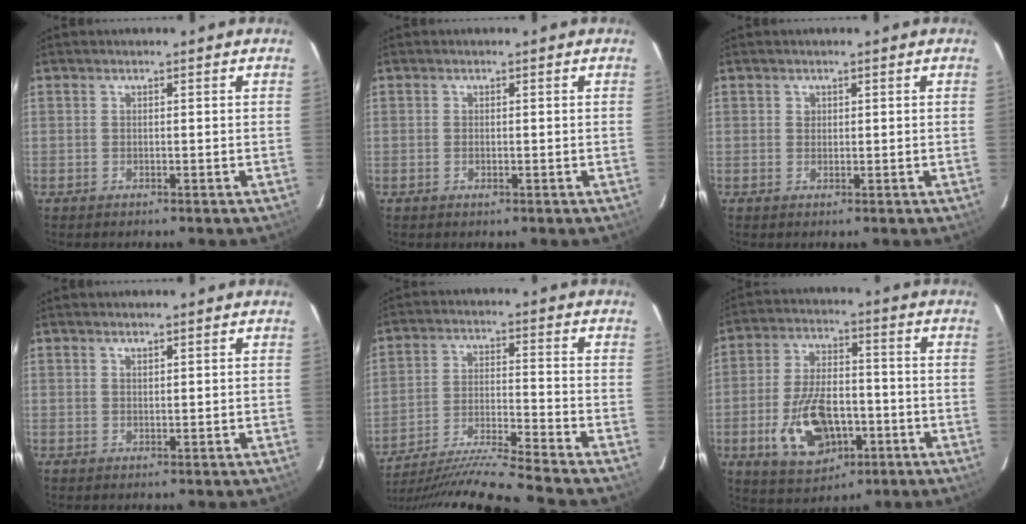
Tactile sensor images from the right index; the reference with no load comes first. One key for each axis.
{"total": 0.5, "fx": -0.2, "fy": 0.3, "fz": 0.4, "tx": -0.006, "ty": 0.000, "tz": -0.004}
{"total": 0.7, "fx": 0.2, "fy": 0.7, "fz": 0.0, "tx": 0.004, "ty": 0.004, "tz": 0.004}
{"total": 0.8, "fx": 0.7, "fy": 0.2, "fz": 0.3, "tx": -0.005, "ty": 0.001, "tz": 0.013}
{"total": 17.3, "fx": -15.8, "fy": -3.3, "fz": 6.2, "tx": -0.129, "ty": -0.040, "tz": -0.278}
{"total": 14.4, "fx": -4.9, "fy": 8.1, "fz": 10.9, "tx": -0.225, "ty": 0.001, "tz": -0.070}